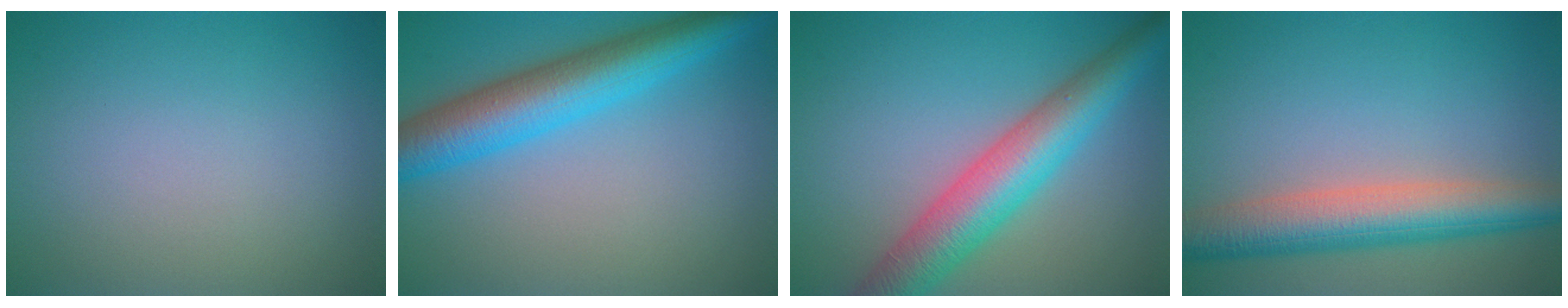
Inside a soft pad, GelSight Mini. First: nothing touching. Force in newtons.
{"total": 7.5, "press": 7.5, "slide": 0.2}
{"total": 7.5, "press": 7.5, "slide": 0.1}
{"total": 6.9, "press": 6.9, "slide": 0.4}